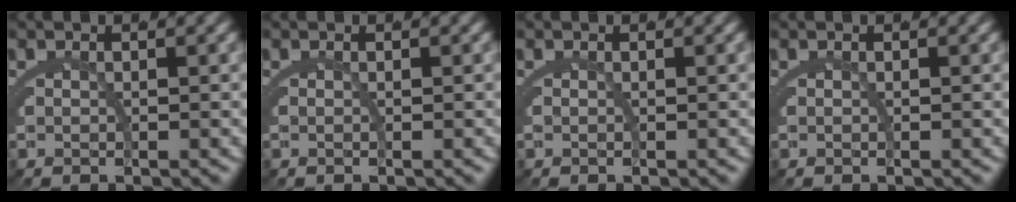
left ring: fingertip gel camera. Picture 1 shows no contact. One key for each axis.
{"total": 0.0}
{"total": 0.0}
{"total": 0.0}